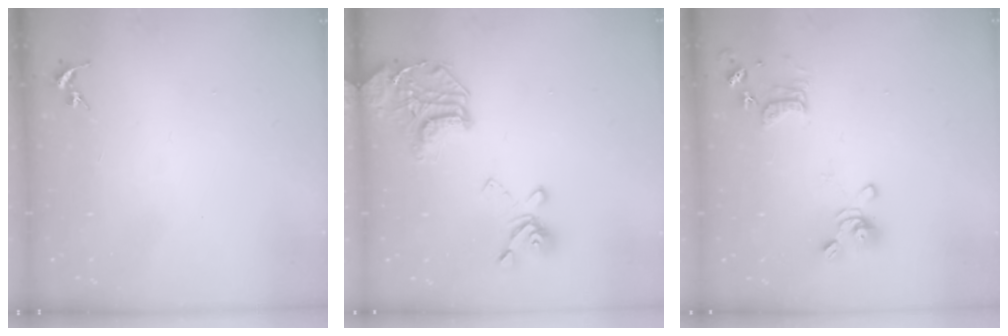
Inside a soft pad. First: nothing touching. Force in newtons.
{"total": 18.3, "press": 18.1, "slide": 2.4}
{"total": 11.9, "press": 11.8, "slide": 1.3}